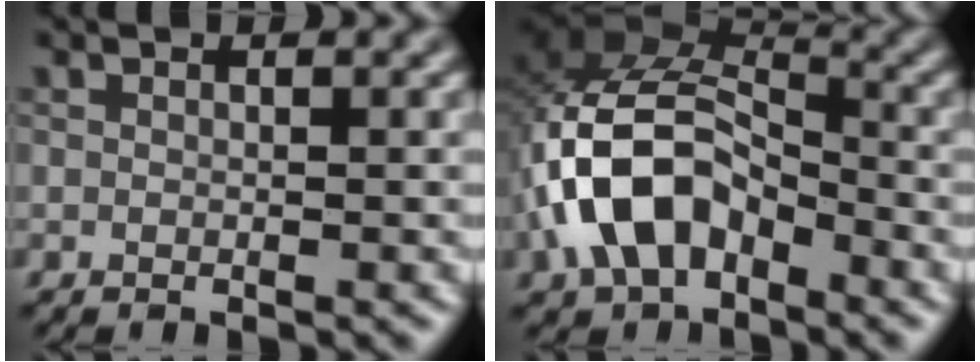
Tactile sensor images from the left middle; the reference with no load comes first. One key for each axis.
{"total": 9.7, "fx": -3.3, "fy": 5.9, "fz": 7.0, "tx": -0.149, "ty": 0.015, "tz": -0.072}